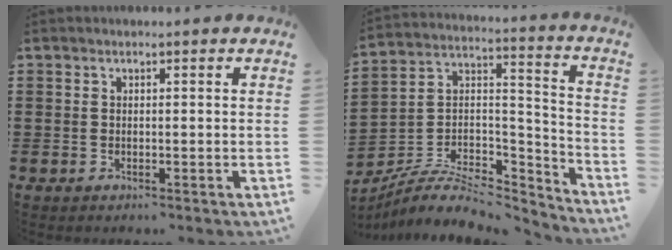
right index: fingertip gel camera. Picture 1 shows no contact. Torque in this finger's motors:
{"motor_torque": [-1.10, -1.04, -1.00, -0.15]}